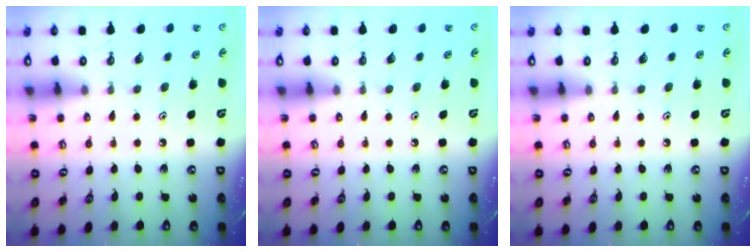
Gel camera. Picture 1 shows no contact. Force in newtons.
{"total": 0.0}
{"total": 0.0}